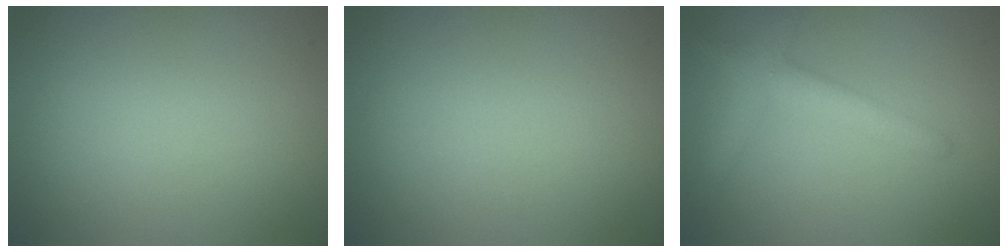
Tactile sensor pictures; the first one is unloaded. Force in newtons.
{"total": 0.0}
{"total": 2.8, "press": 2.8, "slide": 0.3}